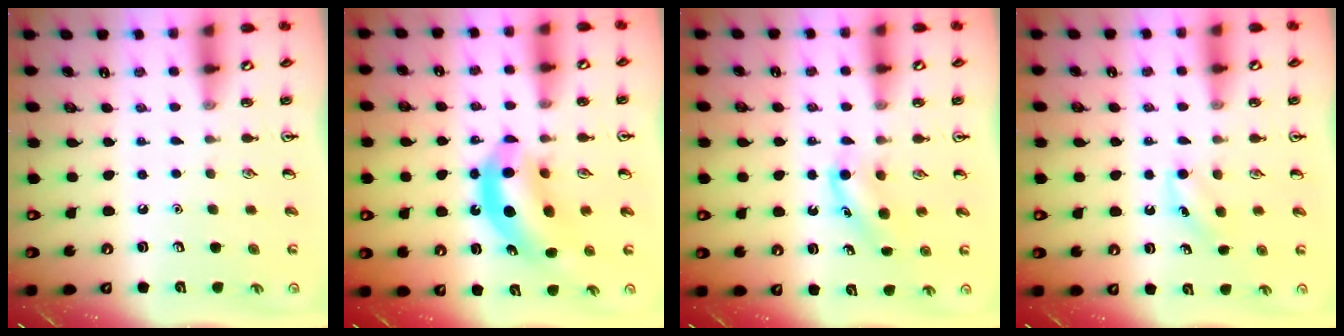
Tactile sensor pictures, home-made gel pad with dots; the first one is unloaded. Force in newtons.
{"total": 11.0, "press": 10.5, "slide": 3.4}
{"total": 5.2, "press": 5.0, "slide": 1.4}
{"total": 3.8, "press": 3.6, "slide": 1.1}